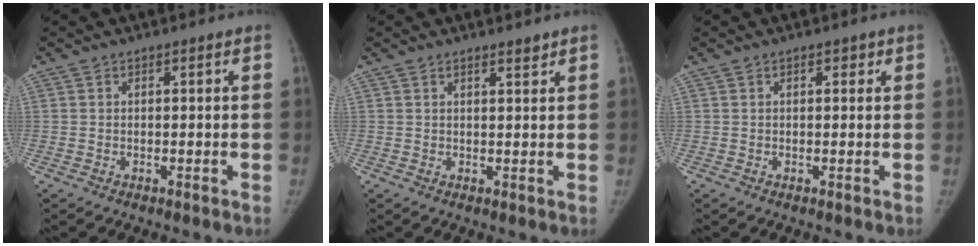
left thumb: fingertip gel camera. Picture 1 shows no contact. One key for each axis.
{"total": 1.3, "fx": 1.2, "fy": 0.3, "fz": 0.5, "tx": -0.004, "ty": -0.011, "tz": 0.019}
{"total": 1.2, "fx": 0.6, "fy": 0.6, "fz": 0.8, "tx": -0.004, "ty": 0.001, "tz": 0.005}